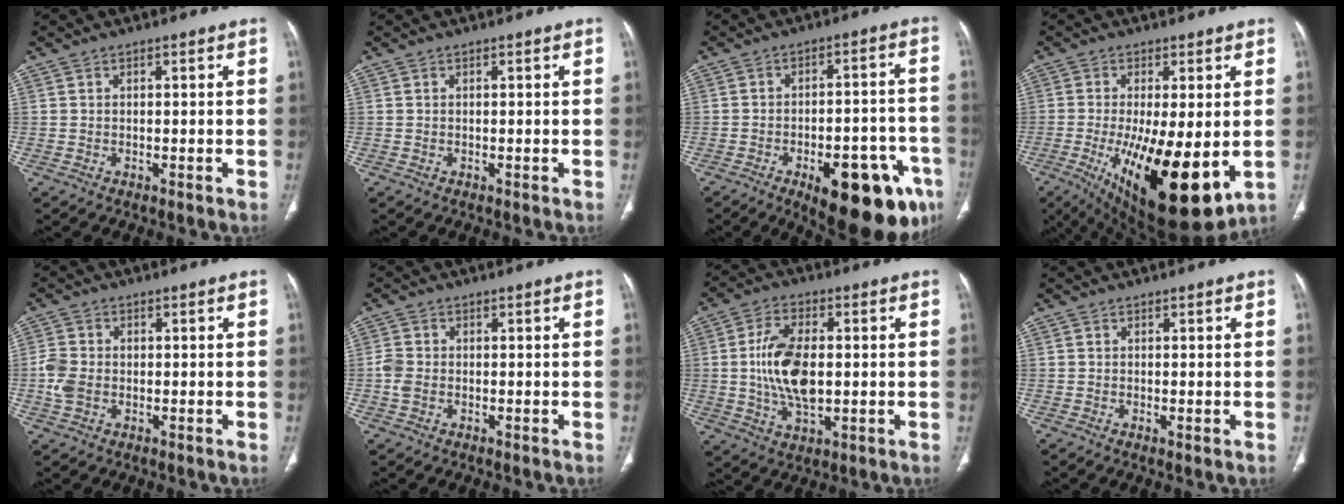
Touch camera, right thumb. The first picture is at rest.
{"total": 0.0}
{"total": 20.7, "force": [-9.9, 8.1, 16.2], "torque": [-0.148, 0.042, -0.122]}
{"total": 20.6, "force": [-4.7, 7.1, 18.7], "torque": [-0.291, -0.037, -0.049]}
{"total": 4.8, "force": [-0.7, 3.5, 3.2], "torque": [-0.080, 0.008, -0.014]}
{"total": 2.8, "force": [-0.6, 2.0, 1.8], "torque": [-0.047, 0.006, -0.013]}
{"total": 12.2, "force": [0.1, 6.5, 10.4], "torque": [-0.198, 0.000, 0.005]}
{"total": 0.9, "force": [-0.2, 0.2, 0.9], "torque": [-0.020, -0.005, -0.001]}